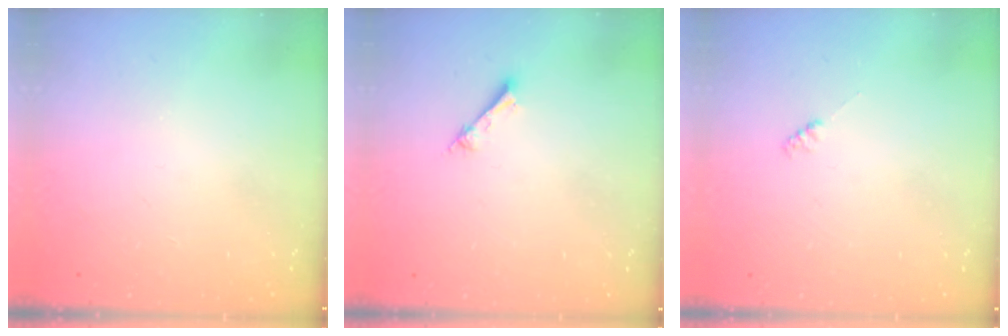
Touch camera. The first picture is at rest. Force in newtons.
{"total": 1.5, "press": 1.5, "slide": 0.2}
{"total": 1.9, "press": 1.9, "slide": 0.3}